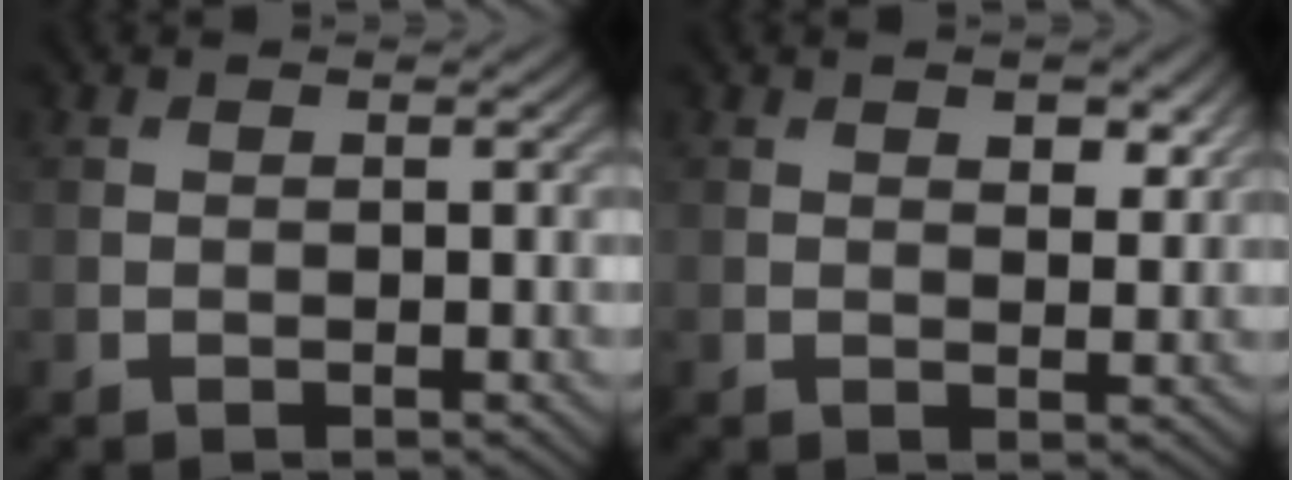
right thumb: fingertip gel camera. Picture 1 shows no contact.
{"total": 2.5, "force": [1.6, 1.2, 1.5], "torque": [-0.028, -0.007, 0.030]}